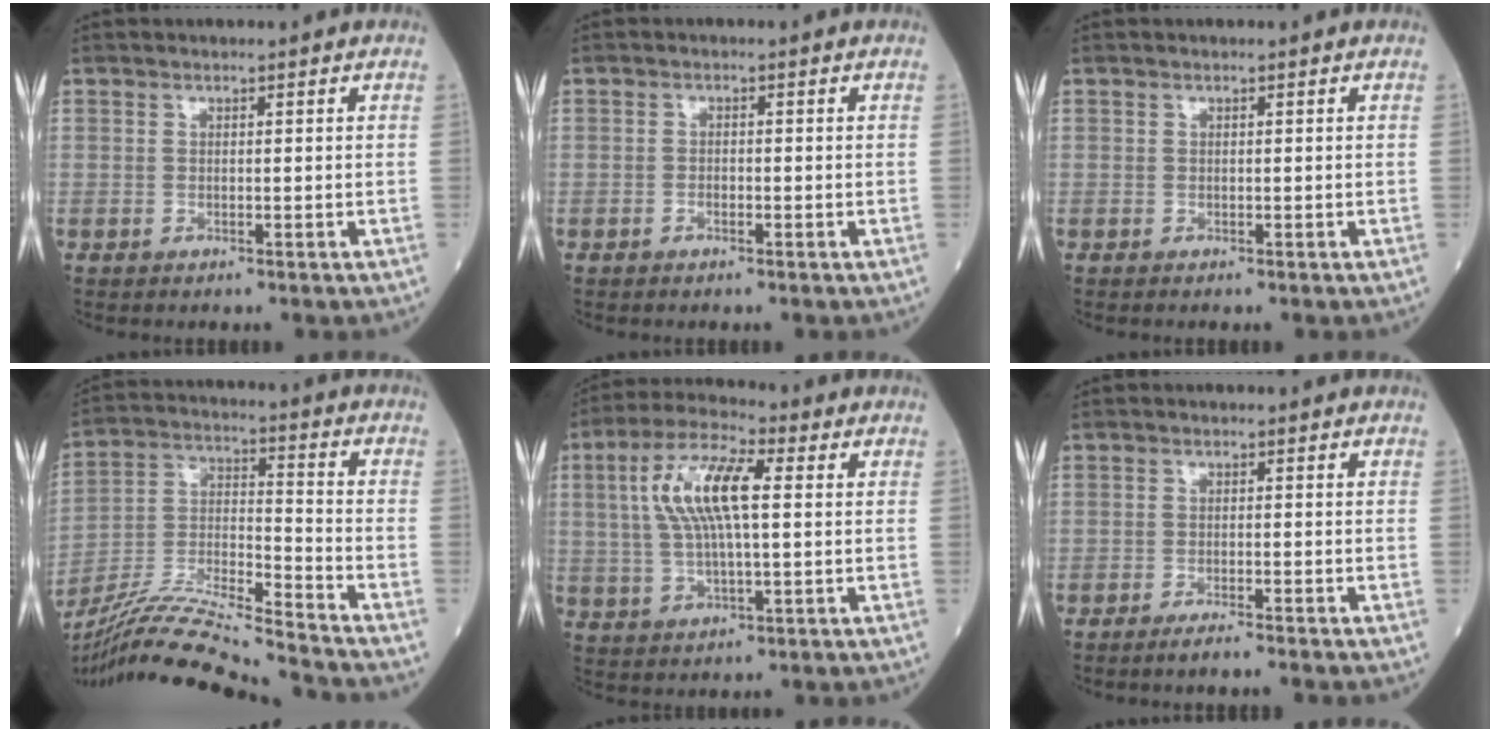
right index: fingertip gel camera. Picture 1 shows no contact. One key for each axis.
{"total": 0.8, "fx": -0.4, "fy": 0.4, "fz": 0.5, "tx": -0.012, "ty": 0.003, "tz": -0.007}
{"total": 0.0}
{"total": 19.3, "fx": -17.6, "fy": -0.7, "fz": 8.1, "tx": -0.168, "ty": -0.018, "tz": -0.316}
{"total": 11.0, "fx": 2.0, "fy": 2.8, "fz": 10.5, "tx": -0.218, "ty": 0.021, "tz": 0.038}
{"total": 2.5, "fx": -2.2, "fy": -0.3, "fz": 1.2, "tx": -0.026, "ty": -0.003, "tz": -0.037}